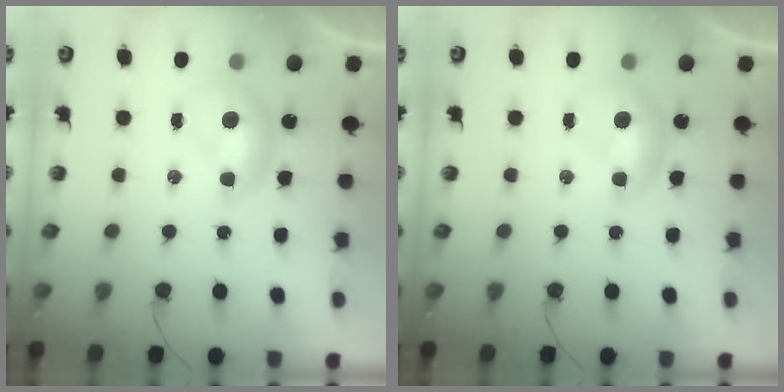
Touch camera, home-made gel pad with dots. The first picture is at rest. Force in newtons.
{"total": 0.0}